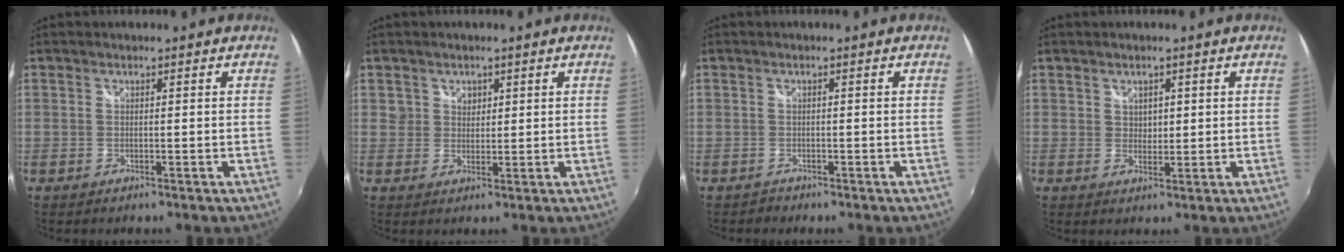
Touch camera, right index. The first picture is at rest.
{"total": 2.8, "force": [1.3, 2.5, 0.3], "torque": [0.003, 0.007, 0.021]}
{"total": 1.1, "force": [-0.8, 0.6, -0.1], "torque": [0.000, 0.000, -0.014]}
{"total": 2.2, "force": [0.9, 1.7, 1.0], "torque": [-0.008, 0.002, 0.017]}